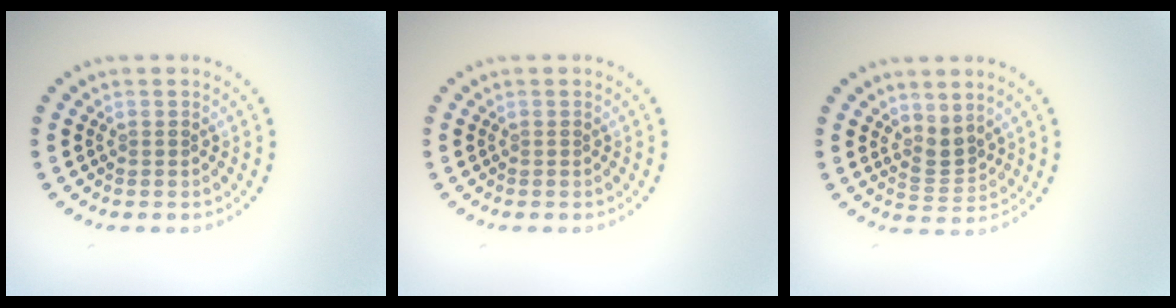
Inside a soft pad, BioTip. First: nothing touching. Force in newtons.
{"total": 0.0}
{"total": 2.3, "press": 1.6, "slide": 1.6}